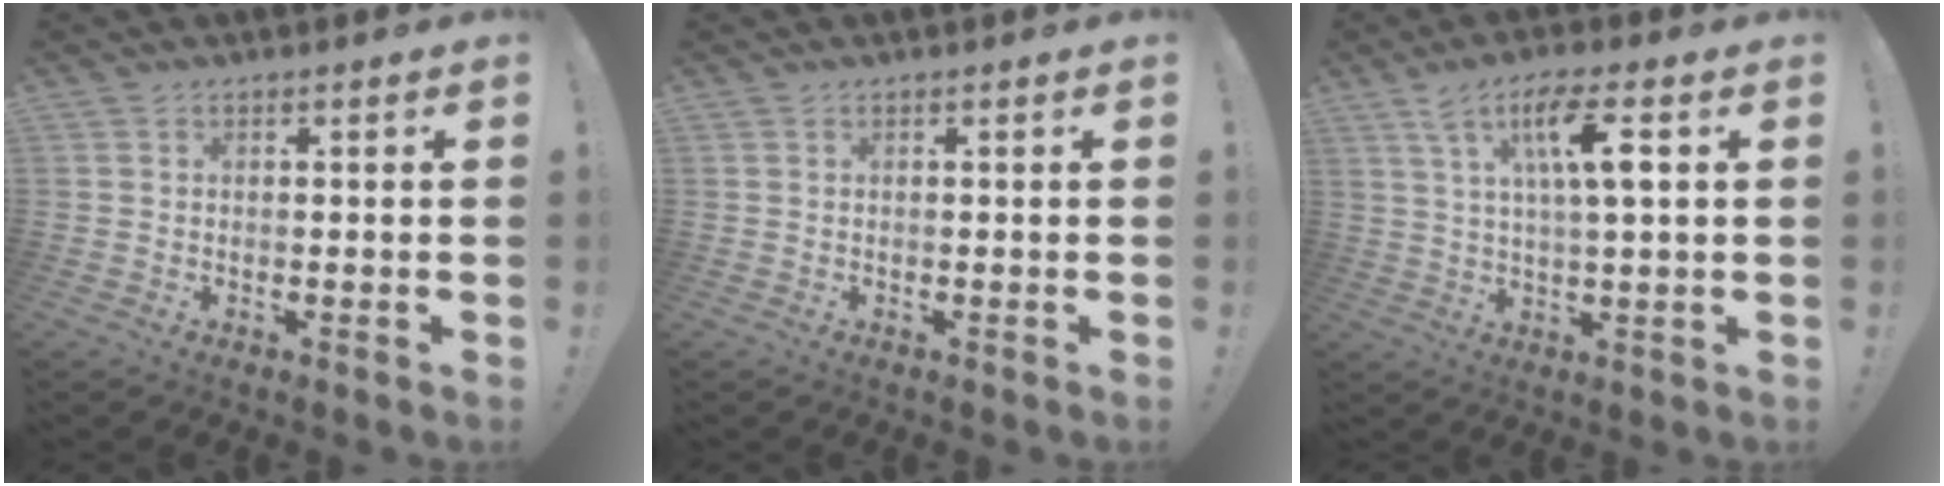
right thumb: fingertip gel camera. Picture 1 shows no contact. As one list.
[{"total": 0.0}, {"total": 10.7, "force": [3.8, 2.2, 9.8], "torque": [-0.169, 0.004, 0.060]}]